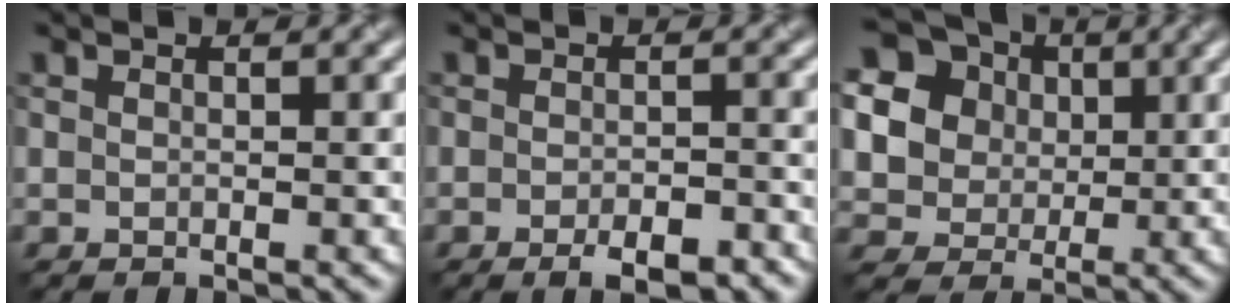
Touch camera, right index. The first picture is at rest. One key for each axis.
{"total": 3.2, "fx": -2.3, "fy": 0.5, "fz": 2.1, "tx": -0.036, "ty": 0.002, "tz": -0.023}
{"total": 16.7, "fx": 5.6, "fy": 14.6, "fz": 6.0, "tx": -0.203, "ty": 0.039, "tz": 0.099}